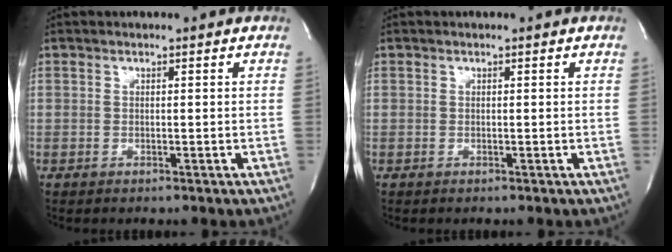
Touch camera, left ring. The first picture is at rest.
{"total": 0.0}